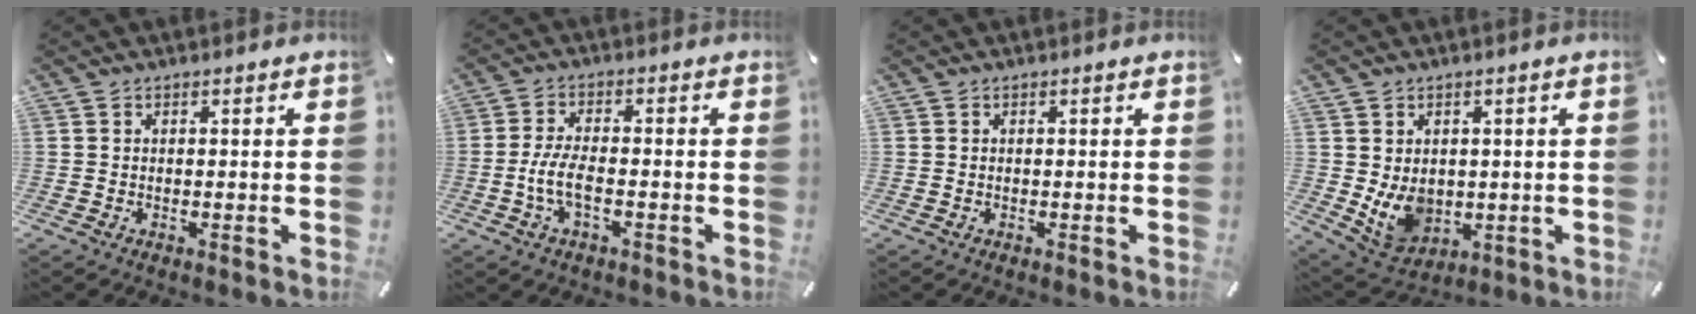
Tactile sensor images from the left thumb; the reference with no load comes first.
{"total": 6.5, "force": [-2.0, 2.8, 5.5], "torque": [-0.126, -0.003, -0.040]}
{"total": 0.0}
{"total": 8.1, "force": [0.4, 7.0, 4.2], "torque": [-0.089, -0.010, 0.010]}